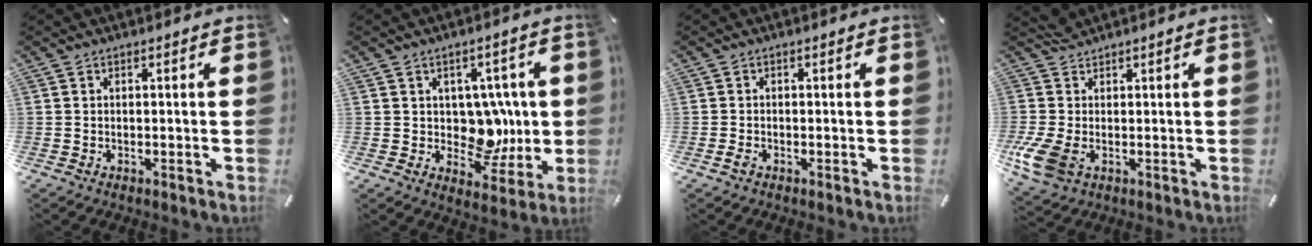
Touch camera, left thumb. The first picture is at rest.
{"total": 10.2, "force": [1.3, 8.7, 5.2], "torque": [-0.045, -0.013, 0.034]}
{"total": 0.8, "force": [-0.5, 0.5, 0.4], "torque": [-0.006, 0.000, -0.008]}
{"total": 9.1, "force": [0.5, 6.9, 6.0], "torque": [-0.143, -0.002, 0.015]}